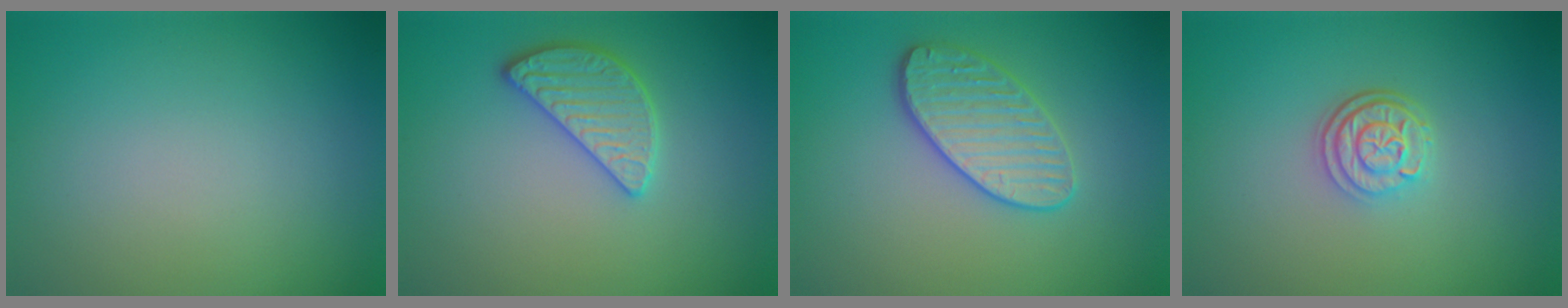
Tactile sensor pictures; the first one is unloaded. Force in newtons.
{"total": 2.8, "press": 2.8, "slide": 0.6}
{"total": 3.5, "press": 3.4, "slide": 0.8}
{"total": 3.1, "press": 2.5, "slide": 1.8}